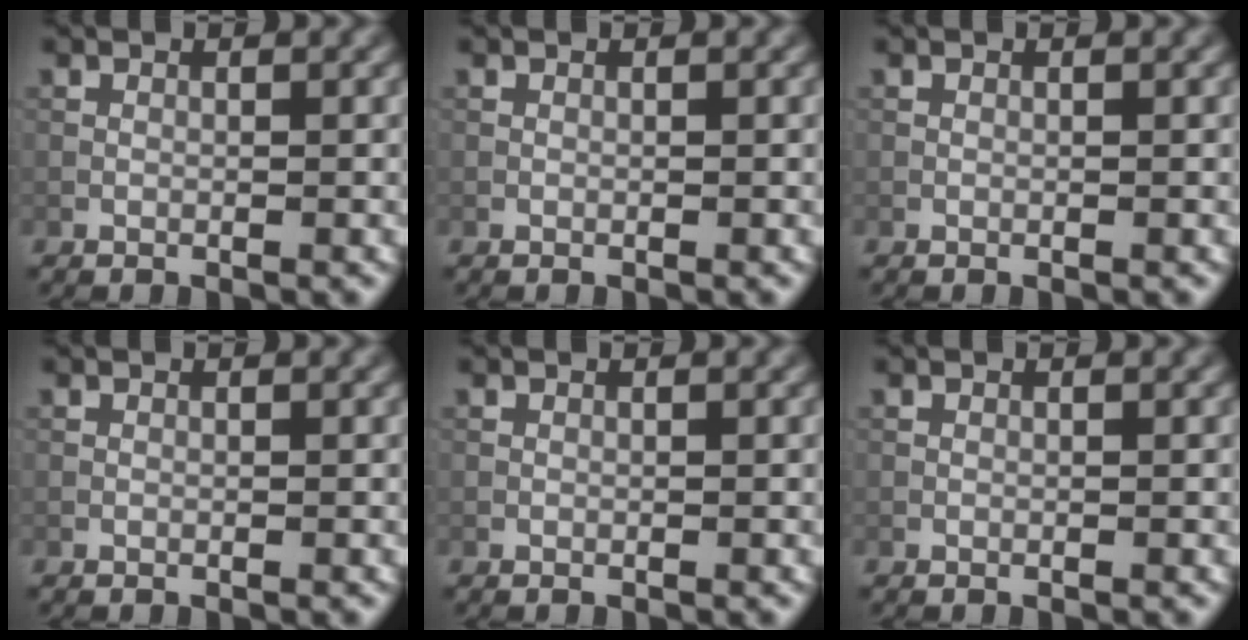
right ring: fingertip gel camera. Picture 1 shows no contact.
{"total": 0.0}
{"total": 0.0}
{"total": 0.0}
{"total": 0.0}
{"total": 0.0}